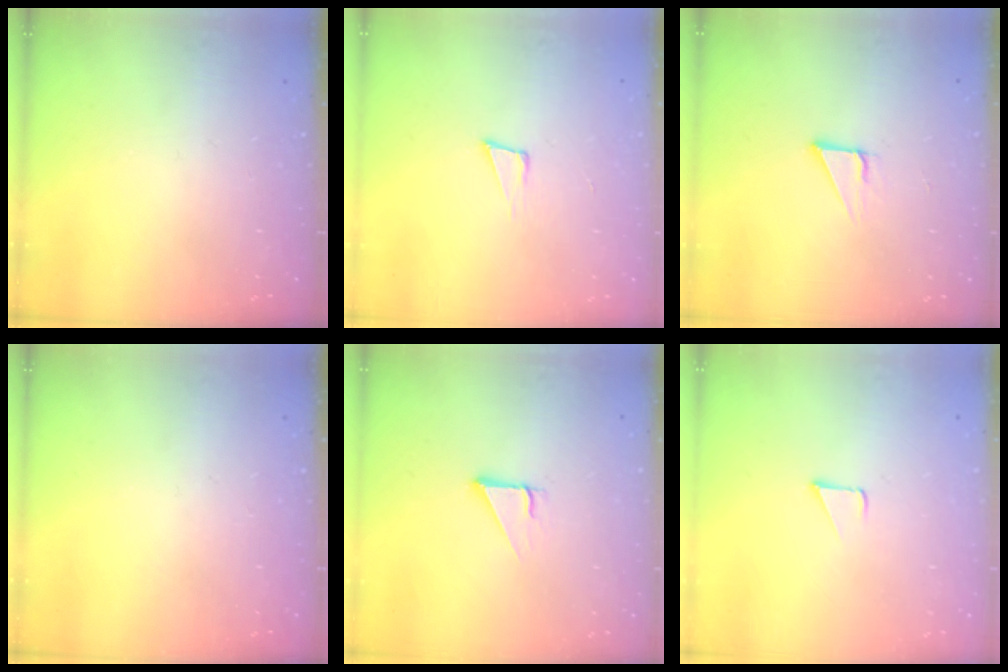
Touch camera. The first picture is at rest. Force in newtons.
{"total": 4.1, "press": 2.6, "slide": 3.2}
{"total": 2.8, "press": 2.8, "slide": 0.2}
{"total": 0.0}
{"total": 2.9, "press": 2.8, "slide": 0.2}
{"total": 1.7, "press": 1.7, "slide": 0.1}